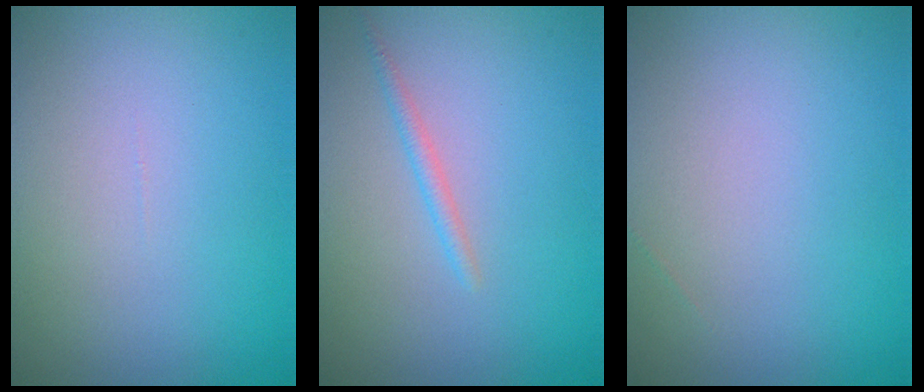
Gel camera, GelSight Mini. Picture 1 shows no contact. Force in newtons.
{"total": 1.1, "press": 1.1, "slide": 0.0}
{"total": 0.0}